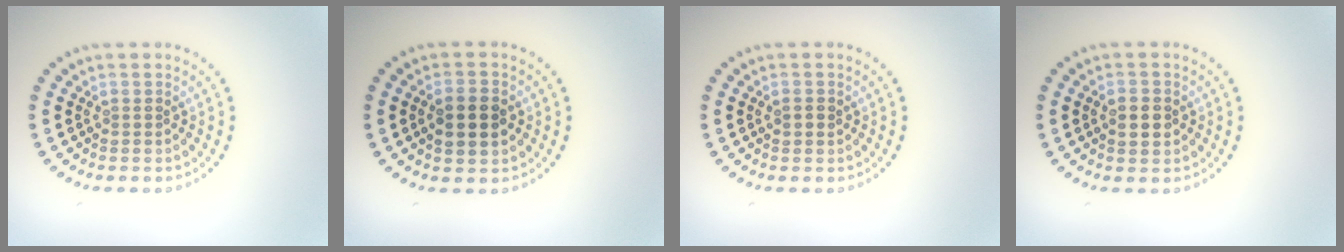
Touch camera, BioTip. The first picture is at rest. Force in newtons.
{"total": 3.5, "press": 3.5, "slide": 0.2}
{"total": 0.9, "press": 0.9, "slide": 0.3}
{"total": 2.5, "press": 2.5, "slide": 0.0}